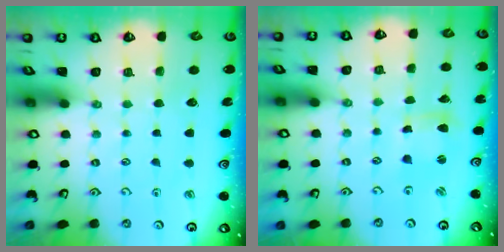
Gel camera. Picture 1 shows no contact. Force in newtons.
{"total": 3.2, "press": 3.2, "slide": 0.3}